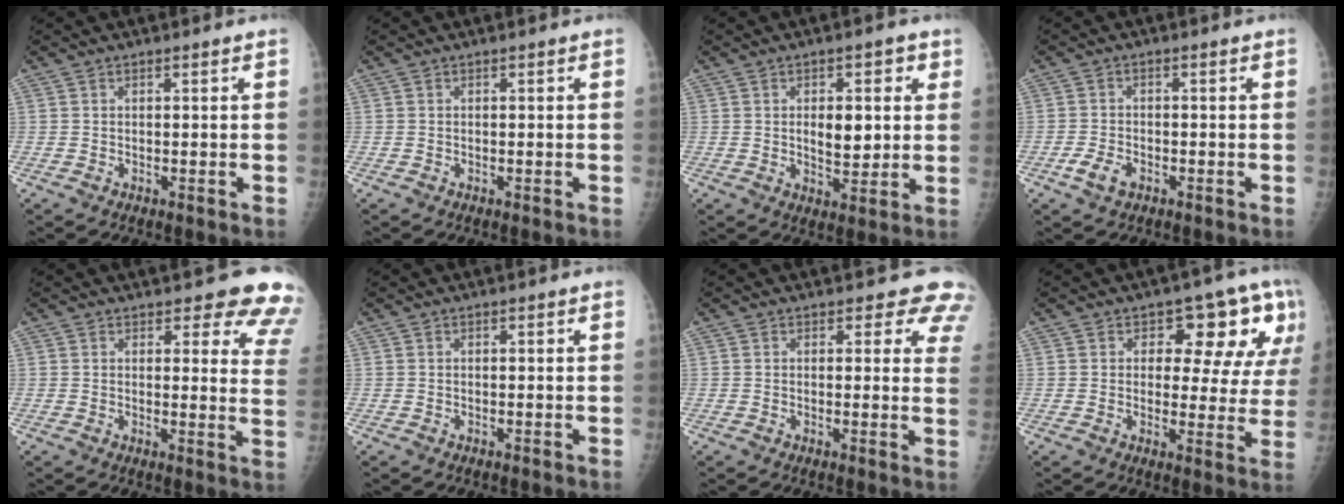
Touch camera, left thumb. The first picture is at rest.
{"total": 0.0}
{"total": 8.4, "force": [1.9, 4.8, 6.7], "torque": [-0.060, -0.011, 0.030]}
{"total": 3.7, "force": [-1.9, 2.3, 2.1], "torque": [-0.033, 0.007, -0.037]}
{"total": 12.3, "force": [10.4, 4.3, 5.1], "torque": [0.001, -0.060, 0.087]}
{"total": 0.0}
{"total": 7.2, "force": [6.1, 3.3, 1.8], "torque": [0.032, -0.025, 0.040]}
{"total": 13.4, "force": [5.4, 6.7, 10.3], "torque": [-0.077, -0.015, 0.064]}